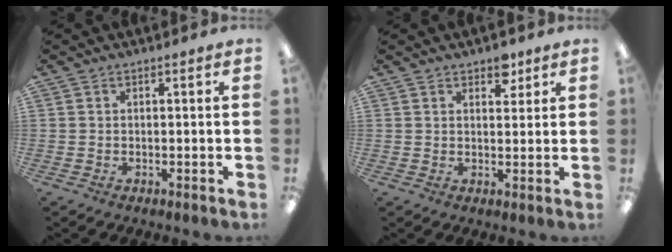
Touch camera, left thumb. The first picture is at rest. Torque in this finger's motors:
{"motor_torque": [0.49, 0.09, 0.33, -0.28, -0.05]}